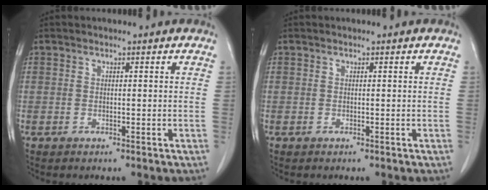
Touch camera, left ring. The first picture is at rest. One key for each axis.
{"total": 0.0}